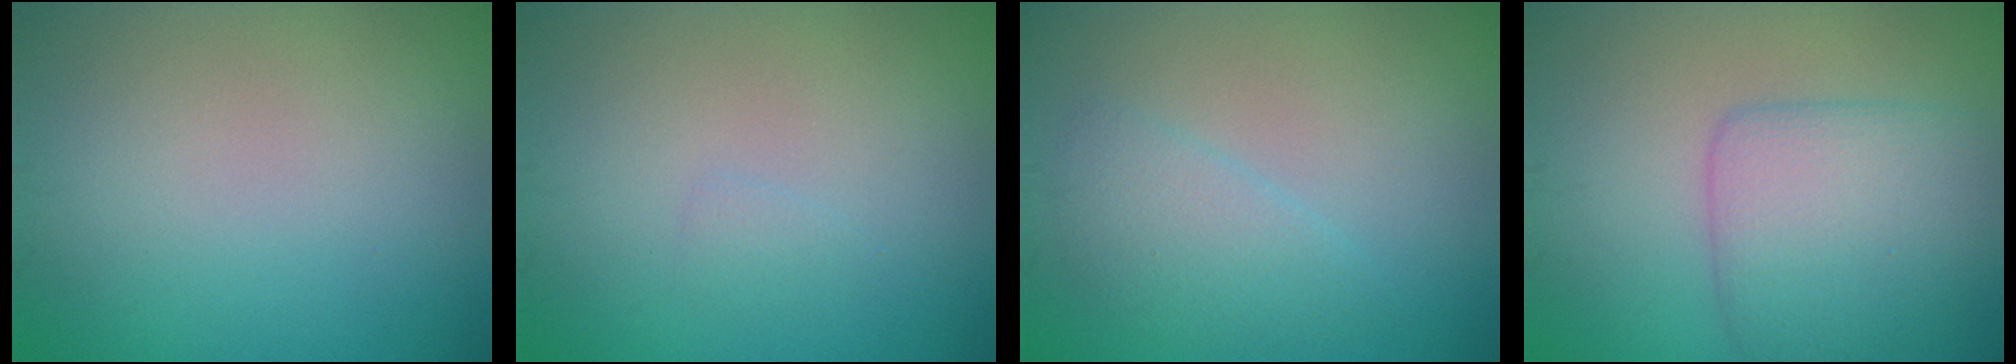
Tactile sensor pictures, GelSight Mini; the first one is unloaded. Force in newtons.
{"total": 0.6, "press": 0.6, "slide": 0.0}
{"total": 2.5, "press": 2.5, "slide": 0.2}
{"total": 5.2, "press": 5.2, "slide": 0.1}